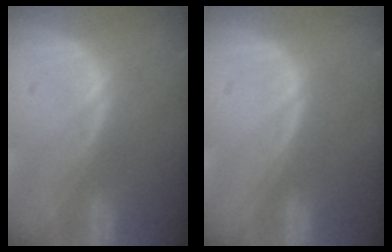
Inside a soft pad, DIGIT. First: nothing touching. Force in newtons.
{"total": 0.0}